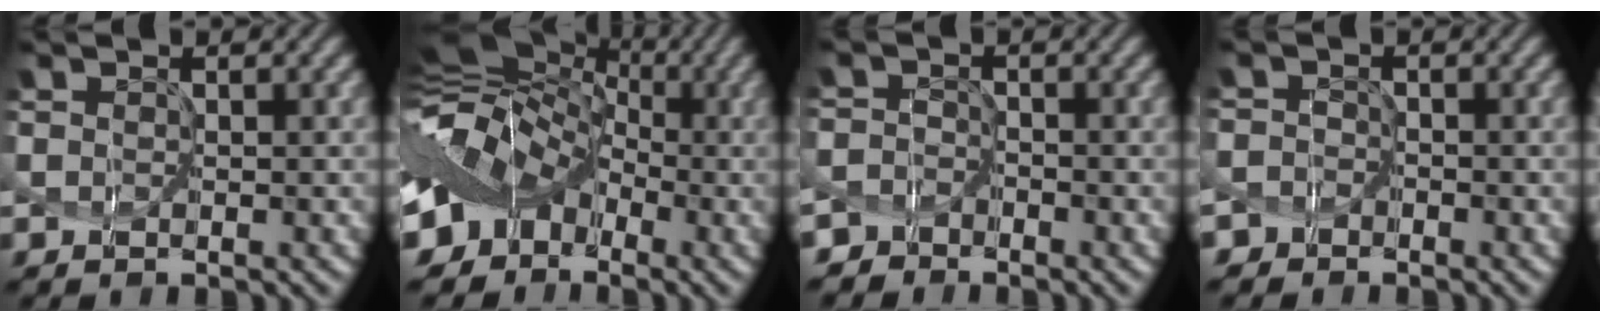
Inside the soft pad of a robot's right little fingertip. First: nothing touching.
{"total": 7.6, "force": [-1.4, 6.4, 3.8], "torque": [-0.078, 0.012, -0.048]}
{"total": 2.3, "force": [-2.1, 1.0, -0.2], "torque": [0.001, 0.006, -0.041]}
{"total": 2.4, "force": [-1.8, 1.6, -0.1], "torque": [0.015, 0.007, -0.040]}